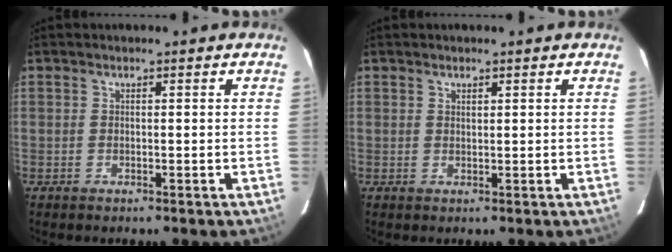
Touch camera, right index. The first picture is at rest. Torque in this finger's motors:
{"motor_torque": [-0.24, -0.07, -0.03, 0.00]}